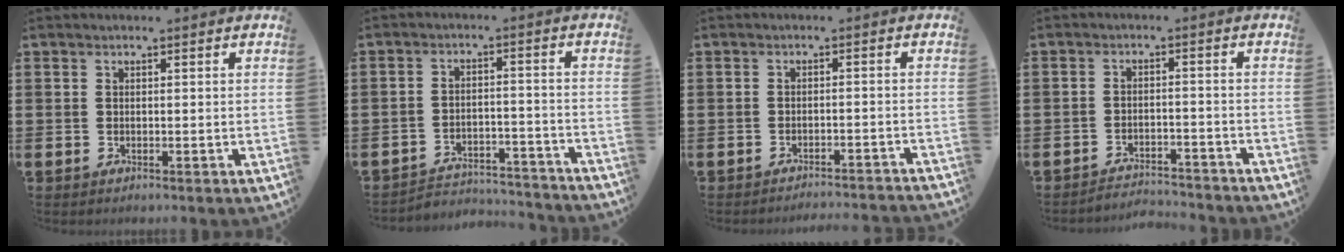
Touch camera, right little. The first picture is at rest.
{"total": 3.9, "force": [-3.9, 0.5, 0.3], "torque": [-0.010, 0.006, -0.082]}
{"total": 1.8, "force": [-1.8, -0.3, -0.1], "torque": [0.000, 0.006, -0.038]}
{"total": 2.9, "force": [-2.8, 0.0, -0.2], "torque": [-0.003, 0.004, -0.062]}